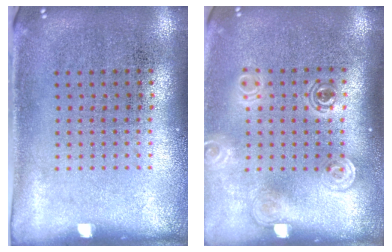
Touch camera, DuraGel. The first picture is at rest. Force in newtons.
{"total": 1.7, "press": 1.4, "slide": 1.0}